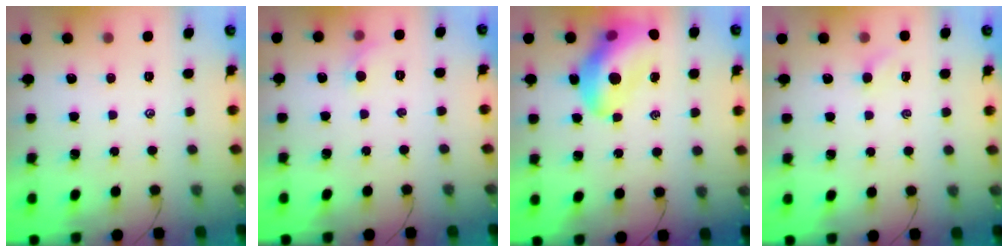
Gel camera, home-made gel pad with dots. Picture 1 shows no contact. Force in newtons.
{"total": 4.1, "press": 3.8, "slide": 1.4}
{"total": 15.4, "press": 14.9, "slide": 3.8}
{"total": 2.6, "press": 2.5, "slide": 0.8}